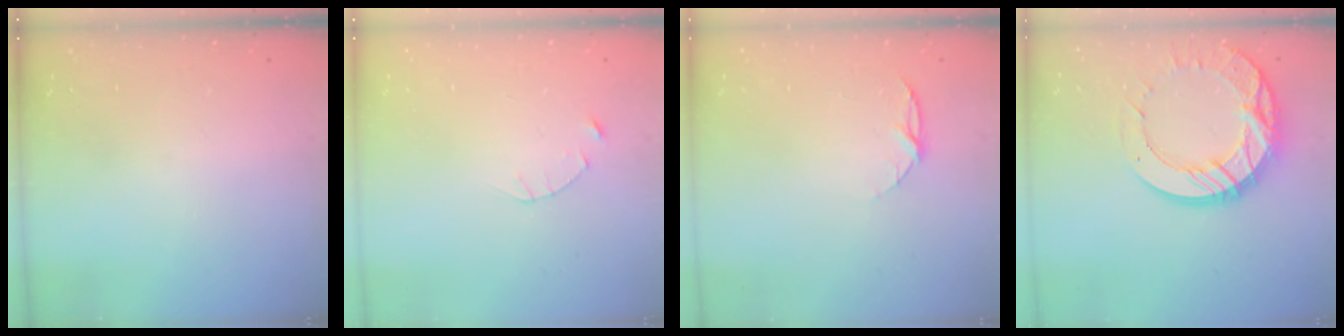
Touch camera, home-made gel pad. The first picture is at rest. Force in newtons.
{"total": 2.5, "press": 2.4, "slide": 0.3}
{"total": 4.9, "press": 4.8, "slide": 0.6}
{"total": 17.7, "press": 17.6, "slide": 1.5}